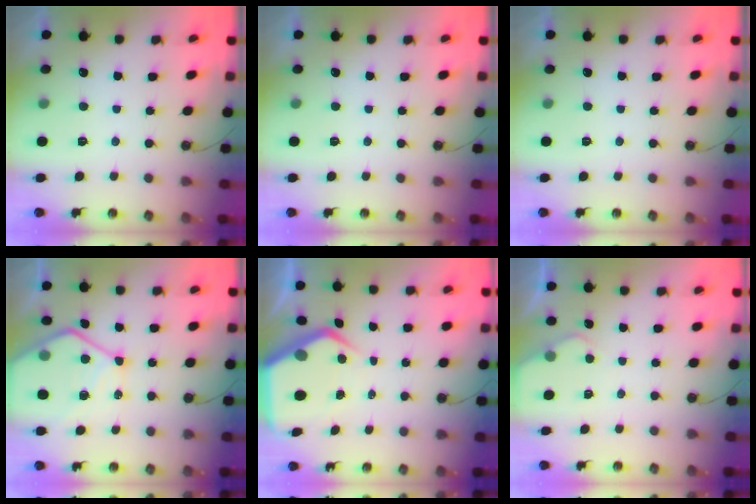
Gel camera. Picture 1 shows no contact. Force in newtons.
{"total": 0.0}
{"total": 0.0}
{"total": 14.8, "press": 14.7, "slide": 1.1}
{"total": 7.4, "press": 7.3, "slide": 0.8}
{"total": 3.4, "press": 3.4, "slide": 0.4}